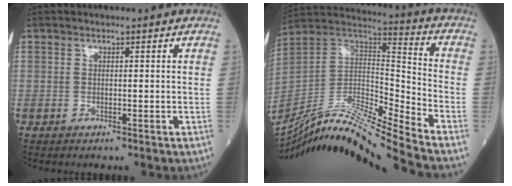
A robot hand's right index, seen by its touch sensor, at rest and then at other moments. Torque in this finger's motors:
{"motor_torque": [-0.62, -0.74, -0.17, 0.00]}